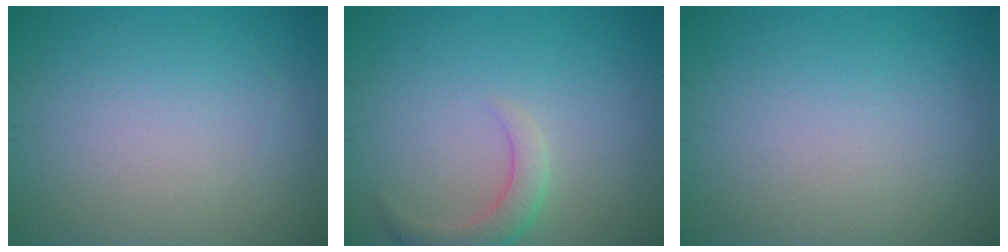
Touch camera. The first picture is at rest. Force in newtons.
{"total": 2.7, "press": 2.7, "slide": 0.2}
{"total": 0.0}